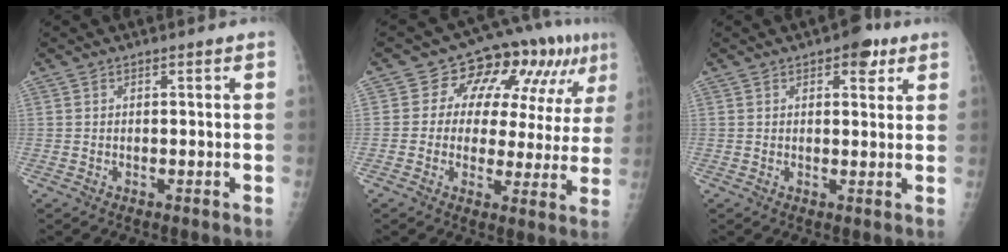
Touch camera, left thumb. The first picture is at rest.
{"total": 14.3, "force": [5.6, 8.2, 10.3], "torque": [-0.094, 0.008, 0.072]}
{"total": 4.7, "force": [2.6, 2.6, 3.0], "torque": [-0.015, -0.007, 0.027]}